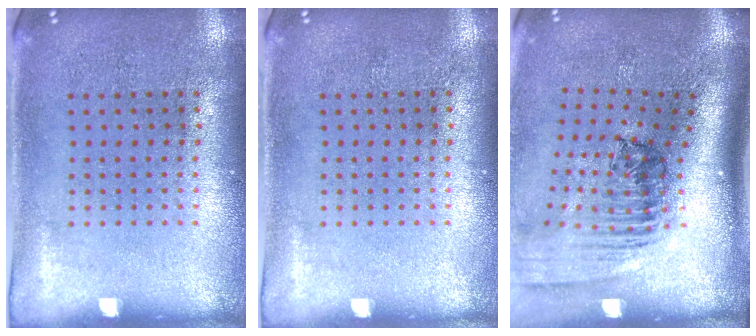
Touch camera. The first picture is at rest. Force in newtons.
{"total": 0.0}
{"total": 2.5, "press": 1.8, "slide": 1.7}